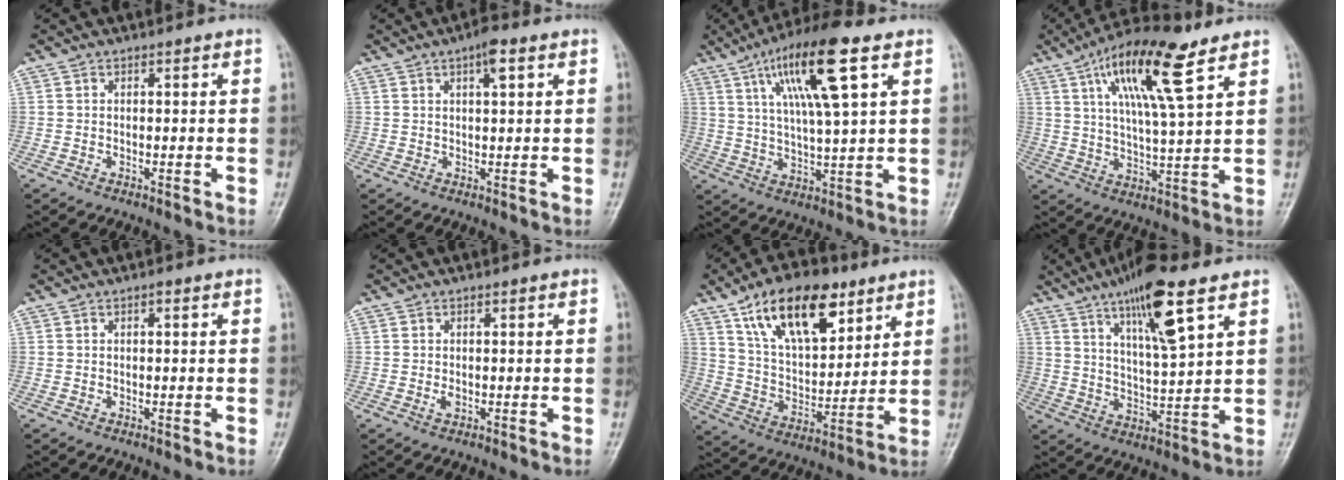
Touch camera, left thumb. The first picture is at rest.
{"total": 3.9, "force": [1.9, 1.1, 3.2], "torque": [-0.049, 0.000, 0.028]}
{"total": 15.8, "force": [6.9, 2.9, 13.9], "torque": [-0.253, -0.009, 0.123]}
{"total": 15.9, "force": [8.4, 3.6, 13.0], "torque": [-0.221, -0.020, 0.146]}
{"total": 0.7, "force": [0.3, 0.2, 0.6], "torque": [-0.010, 0.002, 0.002]}
{"total": 1.4, "force": [0.0, 0.8, 1.2], "torque": [-0.019, -0.001, 0.002]}
{"total": 19.0, "force": [10.8, 9.1, 12.7], "torque": [-0.168, -0.044, 0.192]}
{"total": 14.0, "force": [7.9, 2.7, 11.3], "torque": [-0.188, -0.033, 0.136]}